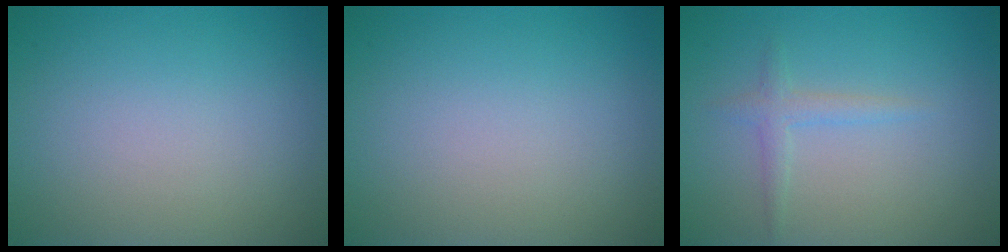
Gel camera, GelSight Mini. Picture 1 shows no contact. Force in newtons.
{"total": 0.0}
{"total": 1.4, "press": 1.4, "slide": 0.1}